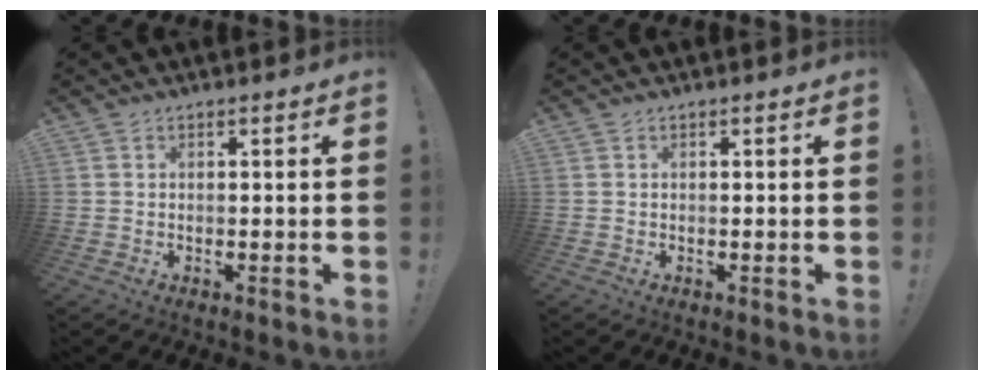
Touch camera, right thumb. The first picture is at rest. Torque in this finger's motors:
{"motor_torque": [-0.09, 0.10, -0.12, 0.10, 0.01]}